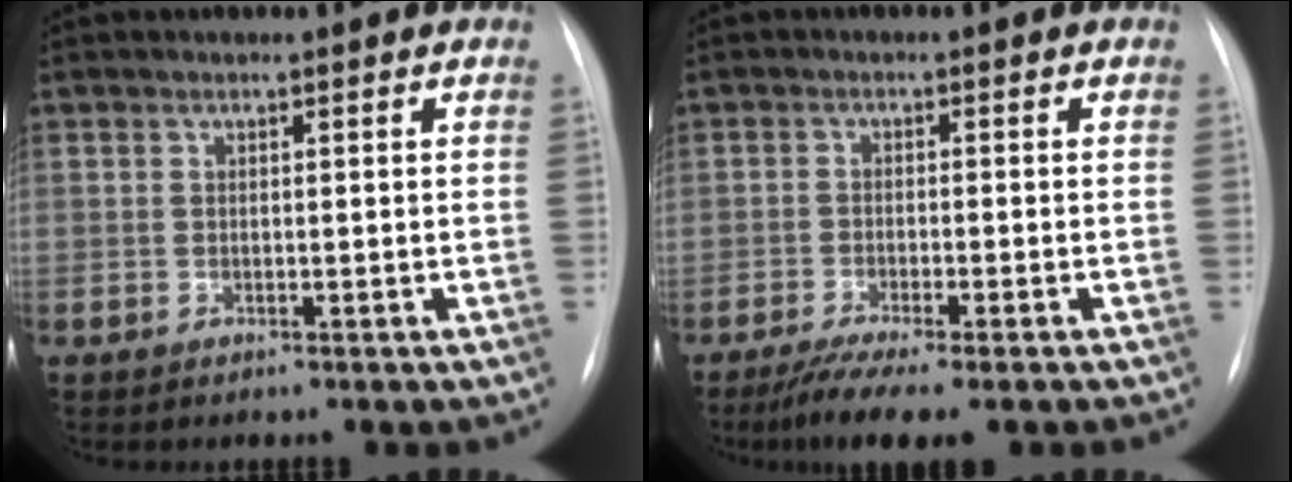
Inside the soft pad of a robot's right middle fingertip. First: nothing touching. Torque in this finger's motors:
{"motor_torque": [0.38, -0.34, 0.11, 0.04]}